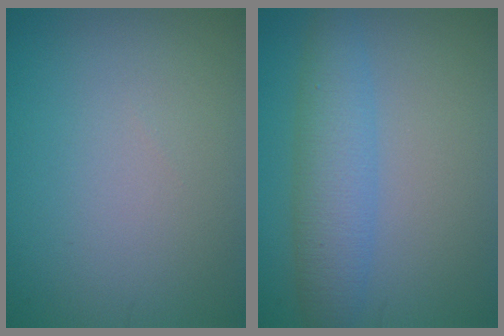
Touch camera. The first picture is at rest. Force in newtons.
{"total": 4.1, "press": 4.1, "slide": 0.2}